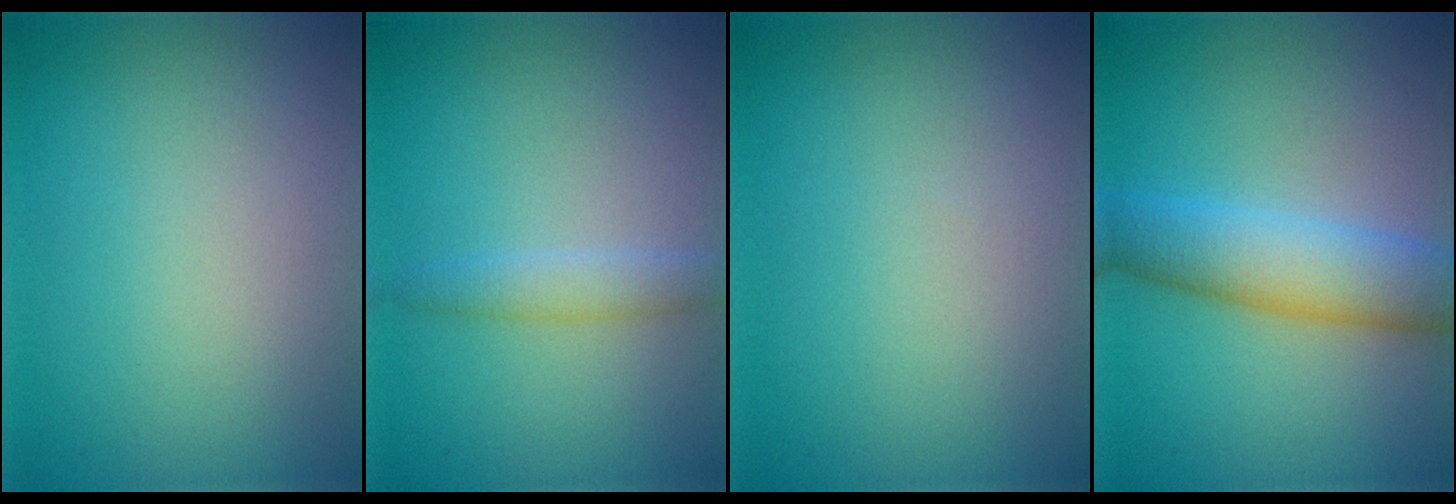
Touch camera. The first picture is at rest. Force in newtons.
{"total": 1.8, "press": 1.8, "slide": 0.1}
{"total": 0.0}
{"total": 6.1, "press": 6.1, "slide": 0.2}